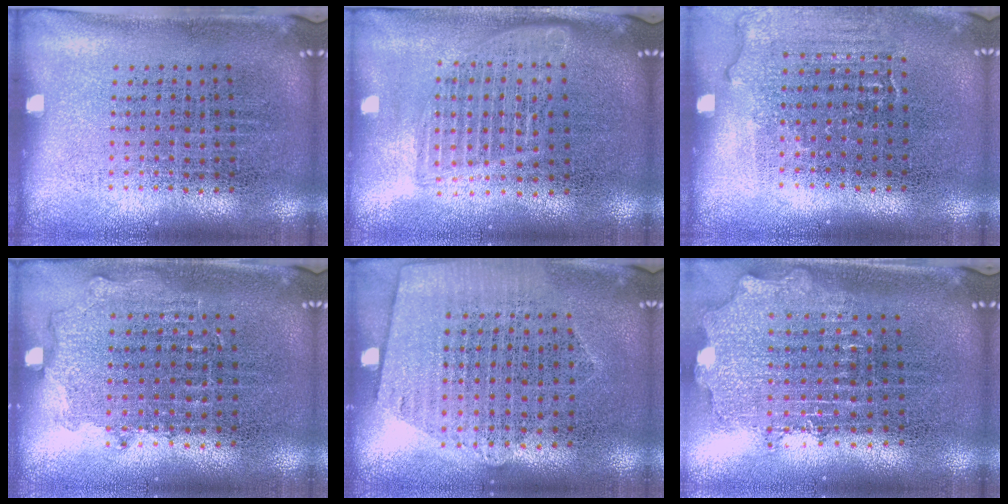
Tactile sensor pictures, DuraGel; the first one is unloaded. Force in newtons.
{"total": 1.6, "press": 1.5, "slide": 0.8}
{"total": 1.0, "press": 1.0, "slide": 0.3}
{"total": 0.8, "press": 0.8, "slide": 0.3}
{"total": 1.3, "press": 1.2, "slide": 0.5}
{"total": 2.0, "press": 1.6, "slide": 1.2}